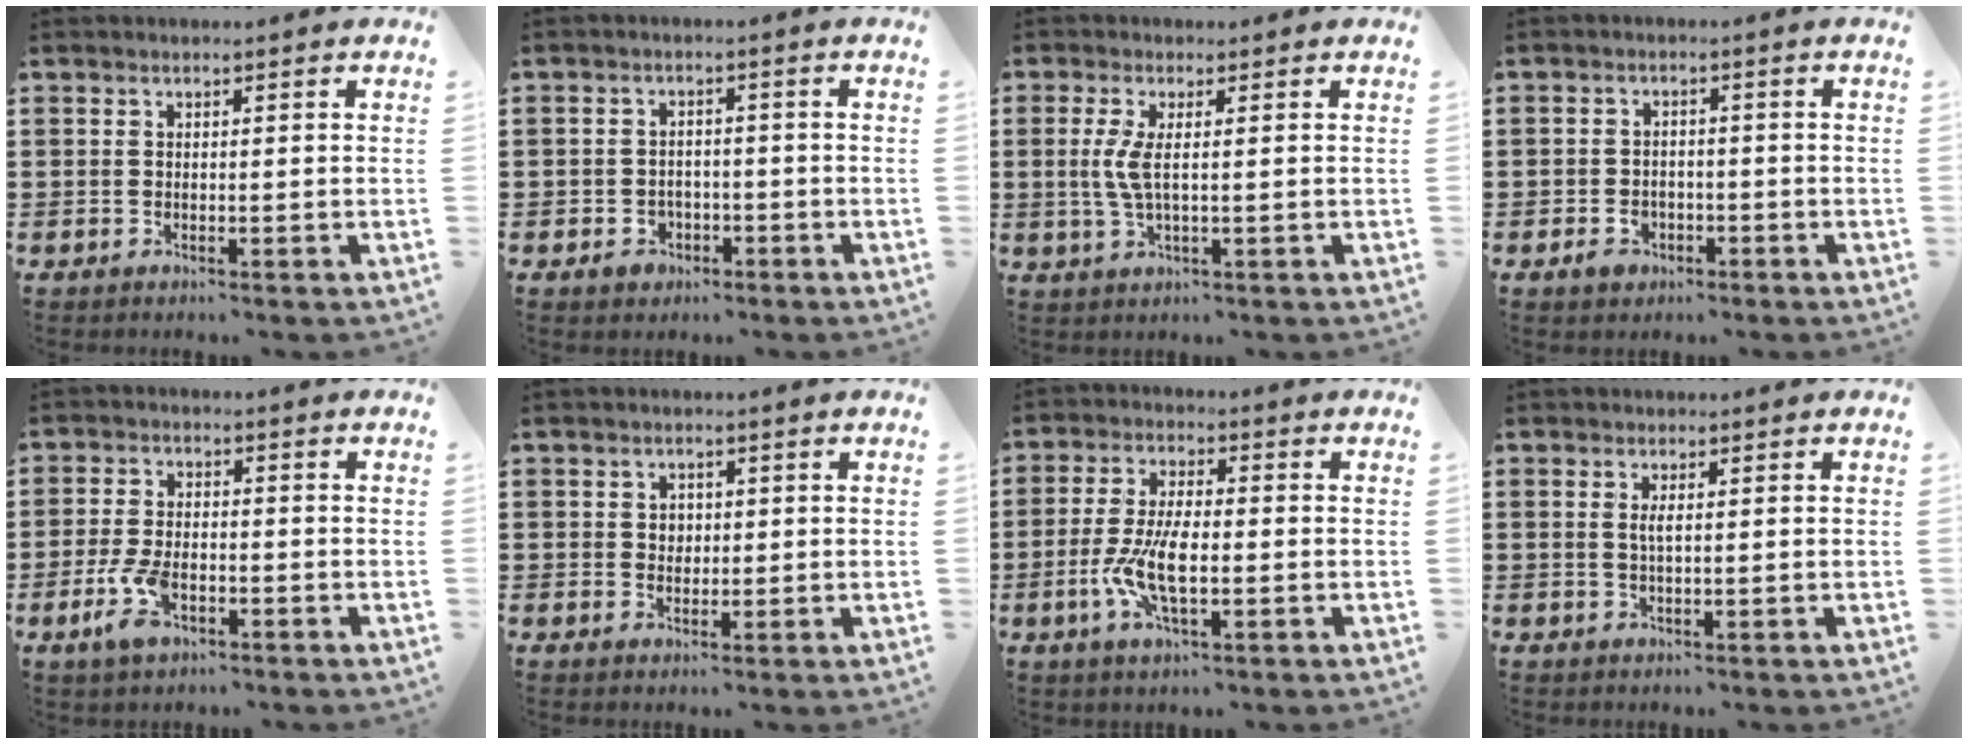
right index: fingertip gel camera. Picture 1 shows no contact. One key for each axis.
{"total": 2.5, "fx": -1.4, "fy": 1.9, "fz": 0.8, "tx": -0.022, "ty": 0.000, "tz": -0.030}
{"total": 3.9, "fx": 0.3, "fy": 0.8, "fz": 3.8, "tx": -0.095, "ty": -0.009, "tz": -0.002}
{"total": 2.7, "fx": -1.5, "fy": 1.9, "fz": 1.2, "tx": -0.026, "ty": -0.002, "tz": -0.029}
{"total": 5.9, "fx": -2.4, "fy": 2.7, "fz": 4.7, "tx": -0.112, "ty": -0.008, "tz": -0.048}
{"total": 1.7, "fx": 0.4, "fy": 1.5, "fz": 0.7, "tx": -0.019, "ty": 0.010, "tz": 0.005}
{"total": 7.6, "fx": -1.6, "fy": 2.7, "fz": 6.9, "tx": -0.160, "ty": -0.010, "tz": -0.038}
{"total": 1.3, "fx": 0.3, "fy": 0.2, "fz": 1.3, "tx": -0.026, "ty": 0.001, "tz": 0.003}